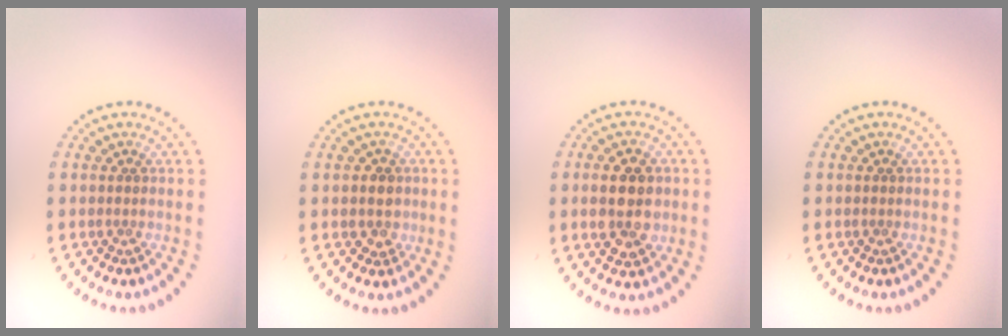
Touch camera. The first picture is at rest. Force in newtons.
{"total": 2.0, "press": 1.8, "slide": 1.0}
{"total": 4.3, "press": 4.3, "slide": 0.1}
{"total": 0.0}